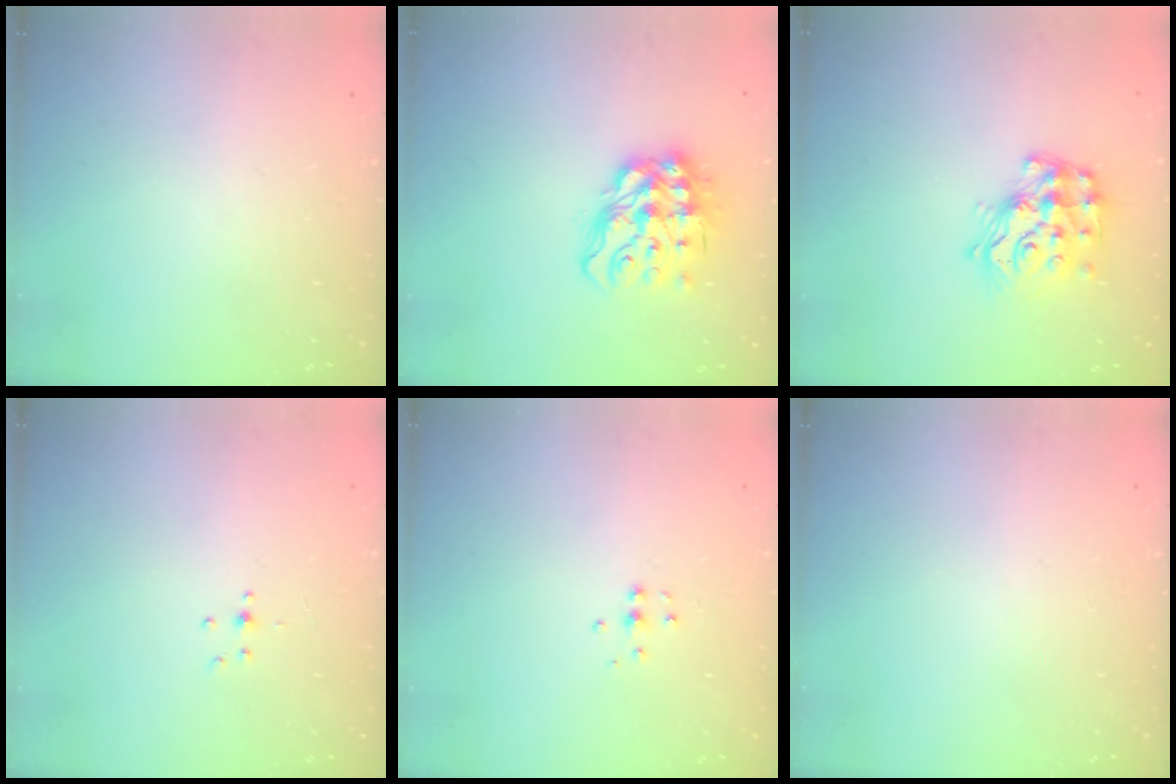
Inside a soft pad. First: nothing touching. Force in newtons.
{"total": 14.6, "press": 14.5, "slide": 2.0}
{"total": 13.2, "press": 13.2, "slide": 1.0}
{"total": 3.0, "press": 2.8, "slide": 1.1}
{"total": 4.4, "press": 4.3, "slide": 0.3}
{"total": 0.0}